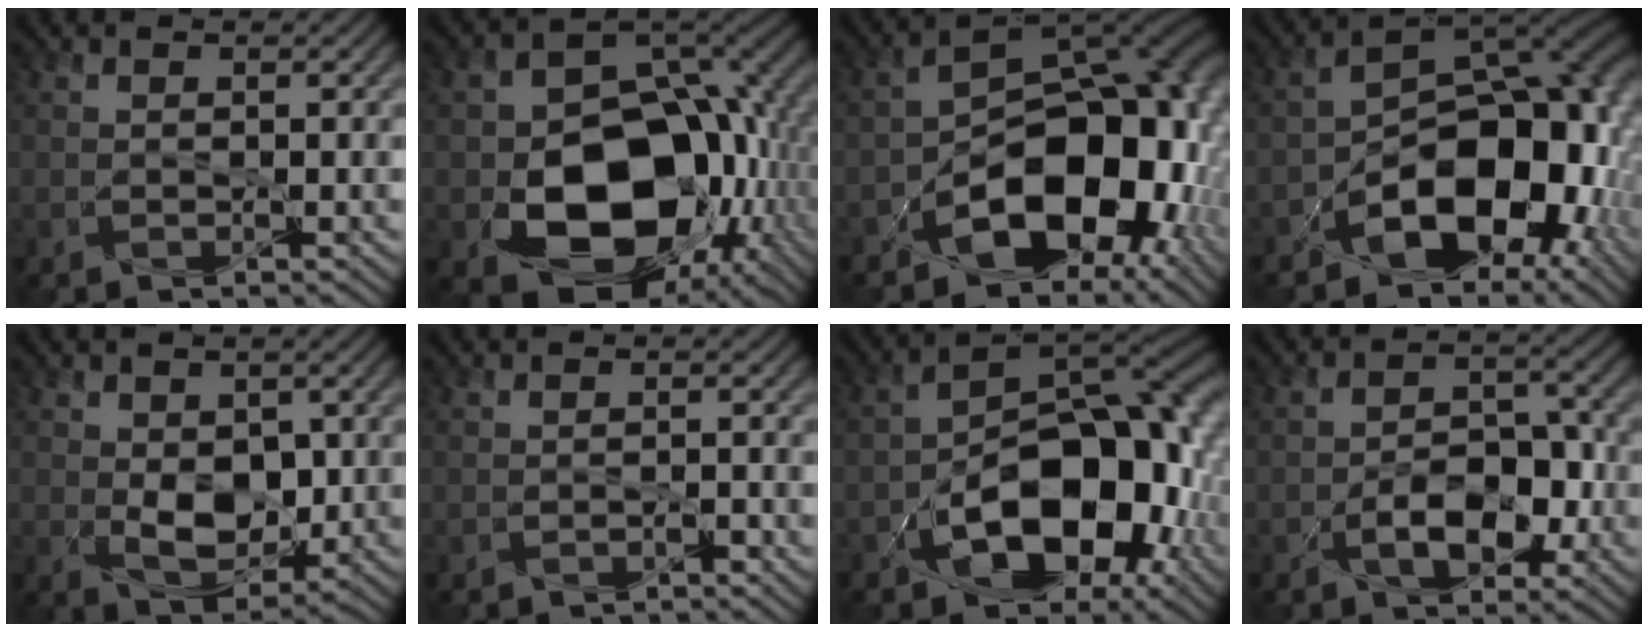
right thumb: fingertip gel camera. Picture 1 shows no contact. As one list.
[{"total": 17.6, "force": [-4.6, 12.3, 11.7], "torque": [-0.168, -0.053, -0.050]}, {"total": 15.9, "force": [-5.9, 9.3, 11.5], "torque": [-0.143, -0.031, -0.091]}, {"total": 14.5, "force": [-6.1, 8.3, 10.2], "torque": [-0.127, -0.028, -0.101]}, {"total": 6.4, "force": [0.0, 3.8, 5.1], "torque": [-0.102, -0.012, 0.000]}, {"total": 0.7, "force": [-0.5, -0.5, 0.0], "torque": [0.000, -0.003, -0.006]}, {"total": 14.1, "force": [-5.3, 7.9, 10.4], "torque": [-0.133, -0.026, -0.089]}, {"total": 5.5, "force": [-2.4, 2.6, 4.3], "torque": [-0.055, -0.004, -0.036]}]